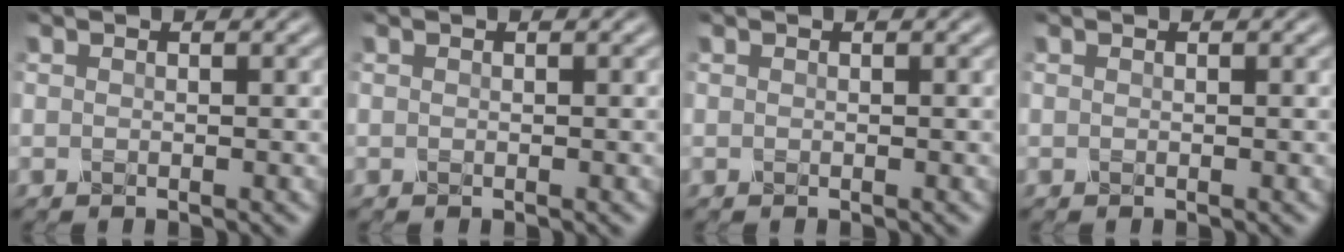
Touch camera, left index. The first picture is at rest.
{"total": 0.0}
{"total": 0.0}
{"total": 0.0}